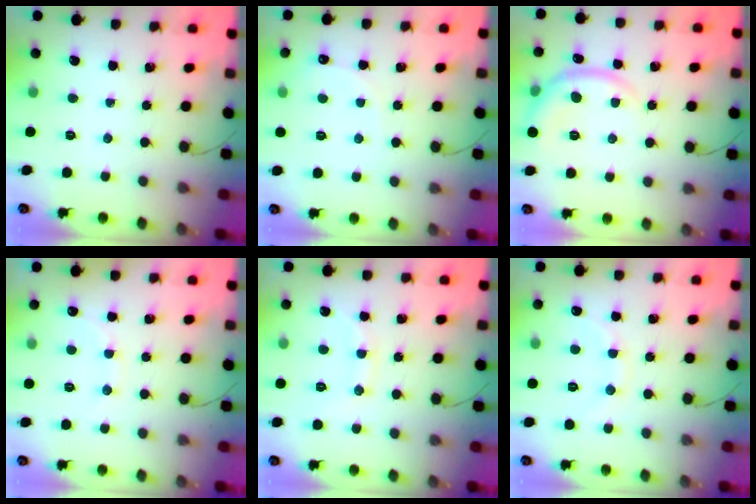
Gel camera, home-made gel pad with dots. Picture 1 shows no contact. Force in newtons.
{"total": 6.1, "press": 6.0, "slide": 1.3}
{"total": 6.7, "press": 6.7, "slide": 0.8}
{"total": 8.1, "press": 8.0, "slide": 1.2}
{"total": 9.2, "press": 9.2, "slide": 0.9}
{"total": 8.6, "press": 8.4, "slide": 1.5}